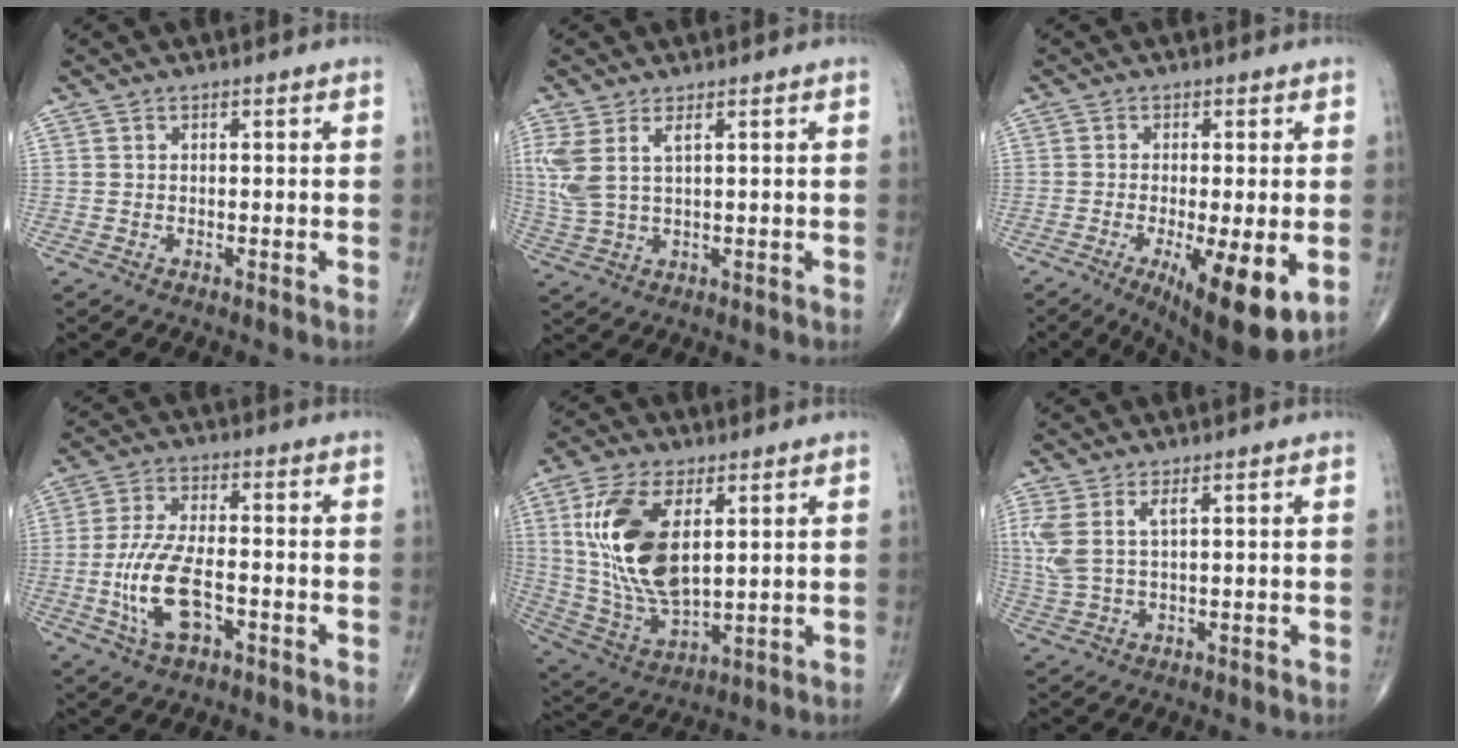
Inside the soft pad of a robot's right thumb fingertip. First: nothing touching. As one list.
[{"total": 6.8, "force": [2.6, 2.6, 5.7], "torque": [-0.156, -0.004, 0.062]}, {"total": 12.9, "force": [-3.8, 3.4, 11.8], "torque": [-0.171, -0.024, -0.051]}, {"total": 10.7, "force": [-3.0, 4.8, 9.1], "torque": [-0.189, 0.015, -0.057]}, {"total": 18.2, "force": [4.6, 8.9, 15.2], "torque": [-0.301, -0.022, 0.098]}, {"total": 5.8, "force": [2.3, 1.9, 5.0], "torque": [-0.139, -0.005, 0.055]}]